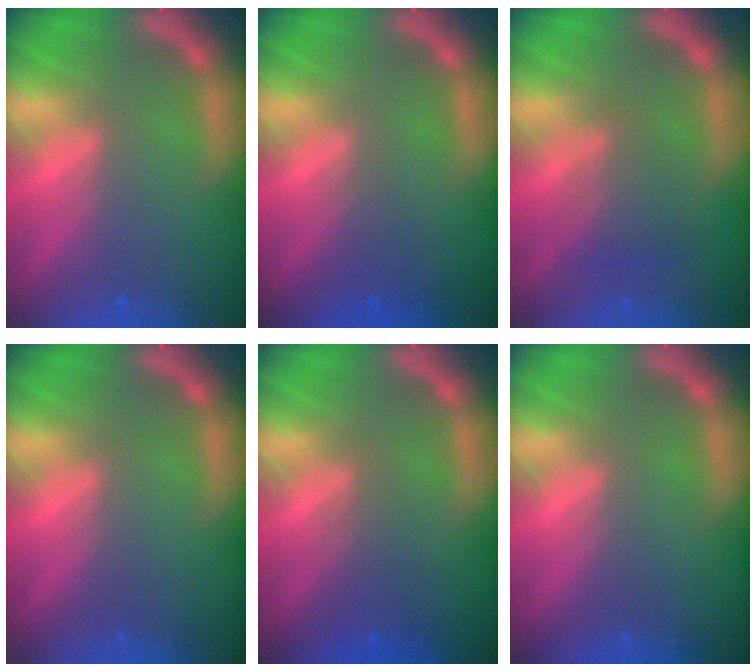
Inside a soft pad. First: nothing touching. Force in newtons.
{"total": 1.4}
{"total": 3.0}
{"total": 0.0}
{"total": 2.5}
{"total": 0.0}